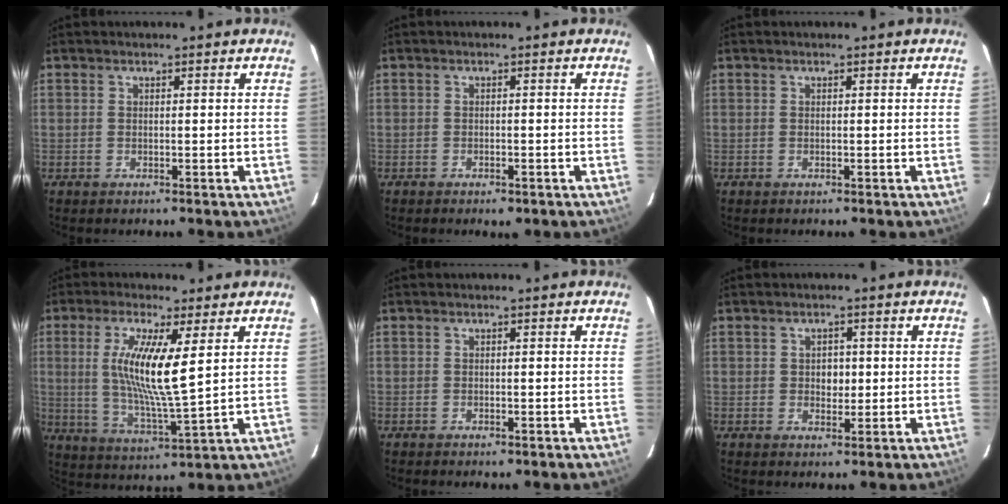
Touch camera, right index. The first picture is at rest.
{"total": 2.0, "force": [-1.4, 0.9, 1.1], "torque": [-0.023, -0.002, -0.018]}
{"total": 0.0}
{"total": 11.9, "force": [2.8, 1.3, 11.5], "torque": [-0.223, -0.012, 0.054]}
{"total": 1.1, "force": [-0.8, 0.5, 0.6], "torque": [-0.010, -0.001, -0.010]}
{"total": 2.6, "force": [0.1, 2.3, 1.3], "torque": [-0.019, 0.006, 0.000]}